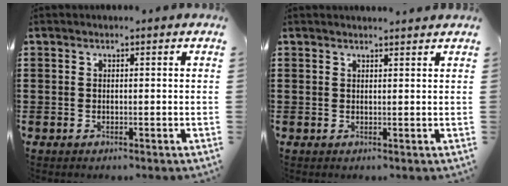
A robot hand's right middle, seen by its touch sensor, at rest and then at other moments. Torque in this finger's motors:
{"motor_torque": [0.12, -0.38, 0.02, -0.02]}